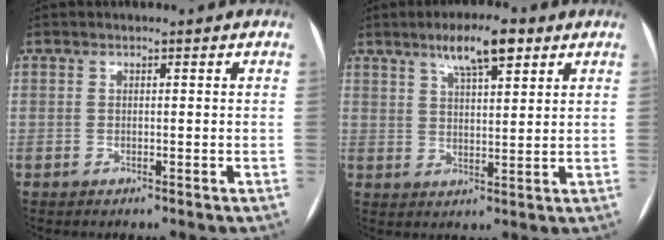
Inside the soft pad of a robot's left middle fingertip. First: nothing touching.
{"total": 7.5, "force": [4.7, 1.7, 5.6], "torque": [-0.100, 0.012, 0.079]}